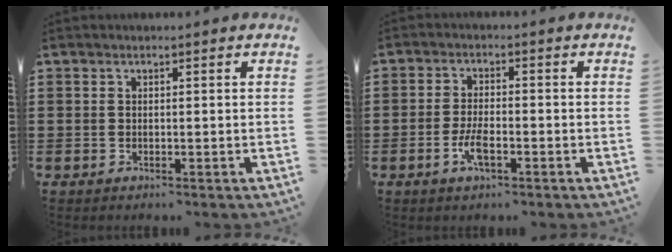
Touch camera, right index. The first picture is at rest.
{"total": 4.0, "force": [-1.7, 1.4, 3.4], "torque": [-0.077, -0.002, -0.036]}